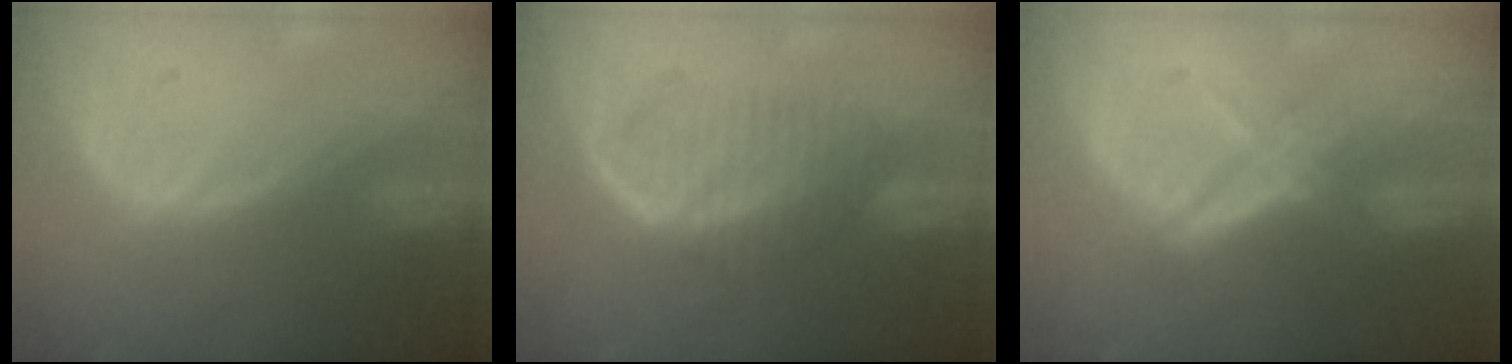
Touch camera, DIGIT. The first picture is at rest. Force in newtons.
{"total": 6.6, "press": 6.0, "slide": 2.7}
{"total": 5.5, "press": 4.9, "slide": 2.6}